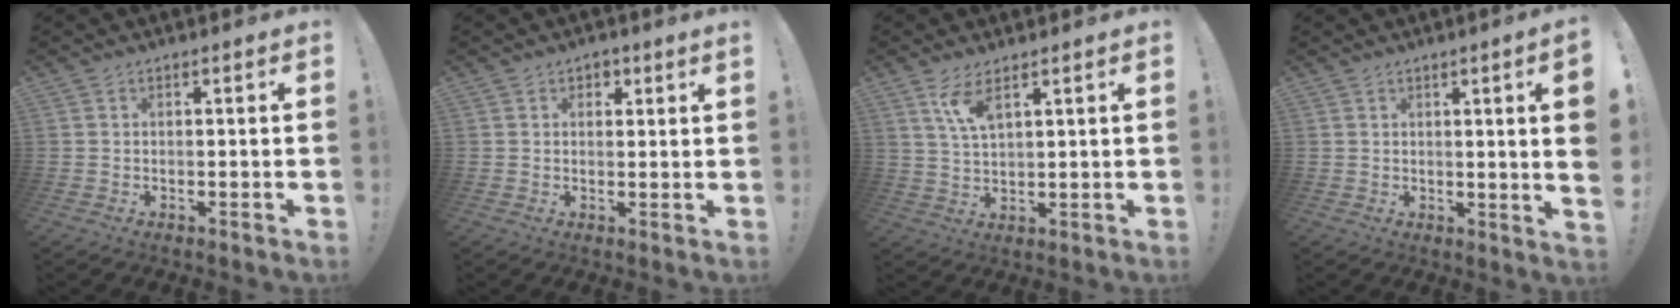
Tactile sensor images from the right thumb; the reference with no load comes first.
{"total": 1.8, "force": [1.2, 1.1, 0.6], "torque": [0.001, -0.004, 0.018]}
{"total": 6.4, "force": [3.8, 2.0, 4.7], "torque": [-0.084, -0.017, 0.066]}
{"total": 5.3, "force": [1.0, -0.8, 5.2], "torque": [-0.074, -0.011, 0.014]}